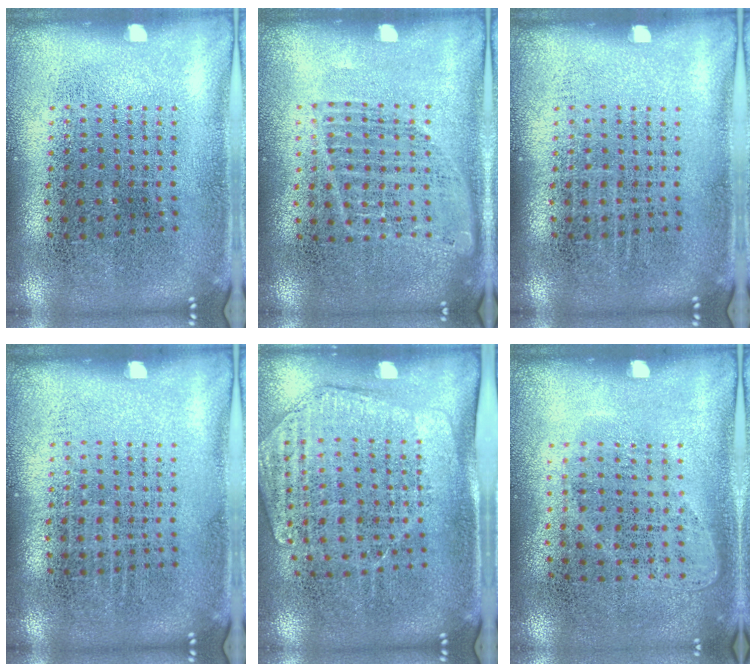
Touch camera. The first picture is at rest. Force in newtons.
{"total": 1.0, "press": 1.0, "slide": 0.3}
{"total": 0.0}
{"total": 0.0}
{"total": 1.7, "press": 1.5, "slide": 0.9}
{"total": 1.0, "press": 0.9, "slide": 0.5}